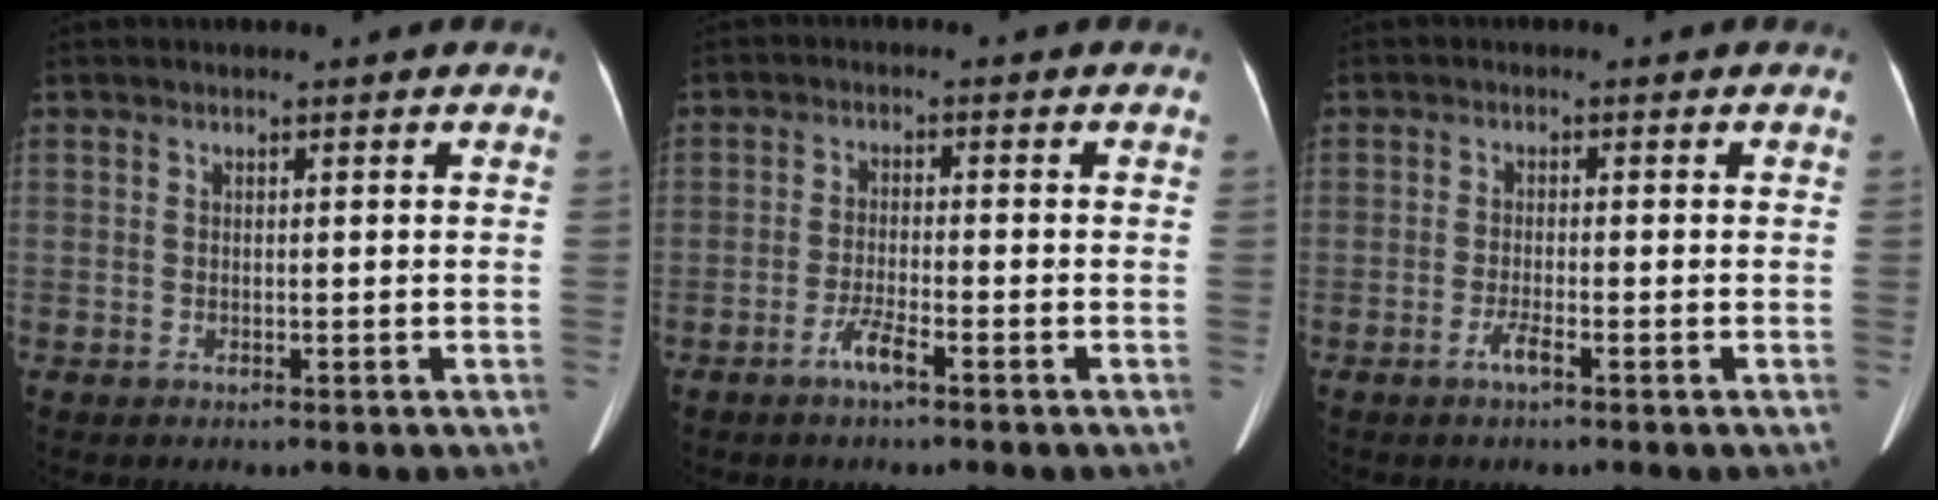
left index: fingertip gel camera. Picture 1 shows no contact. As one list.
[{"total": 3.2, "force": [-2.3, 0.1, 2.3], "torque": [-0.051, -0.004, -0.047]}, {"total": 1.9, "force": [-1.3, 0.0, 1.4], "torque": [-0.034, -0.003, -0.030]}]